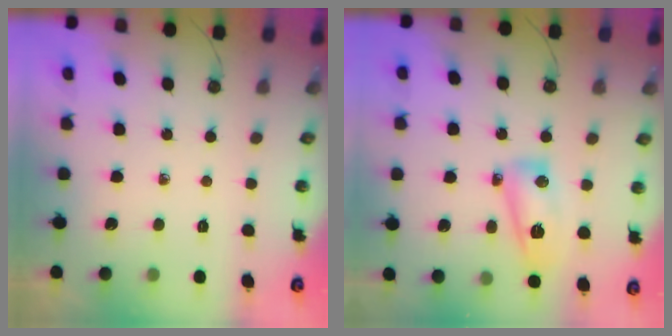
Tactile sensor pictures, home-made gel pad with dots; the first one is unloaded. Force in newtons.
{"total": 10.2, "press": 10.2, "slide": 0.7}